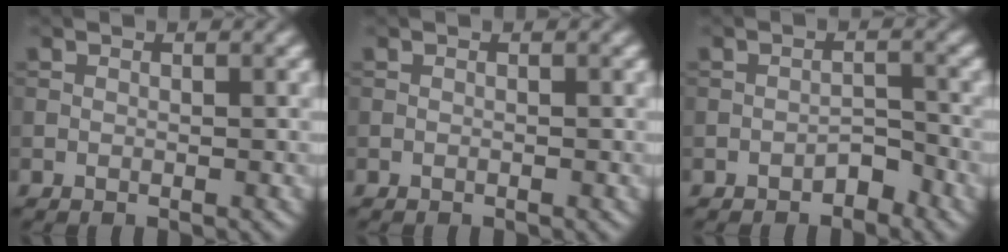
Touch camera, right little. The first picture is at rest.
{"total": 0.0}
{"total": 1.8, "force": [-1.4, 0.8, 0.8], "torque": [-0.010, 0.008, -0.025]}